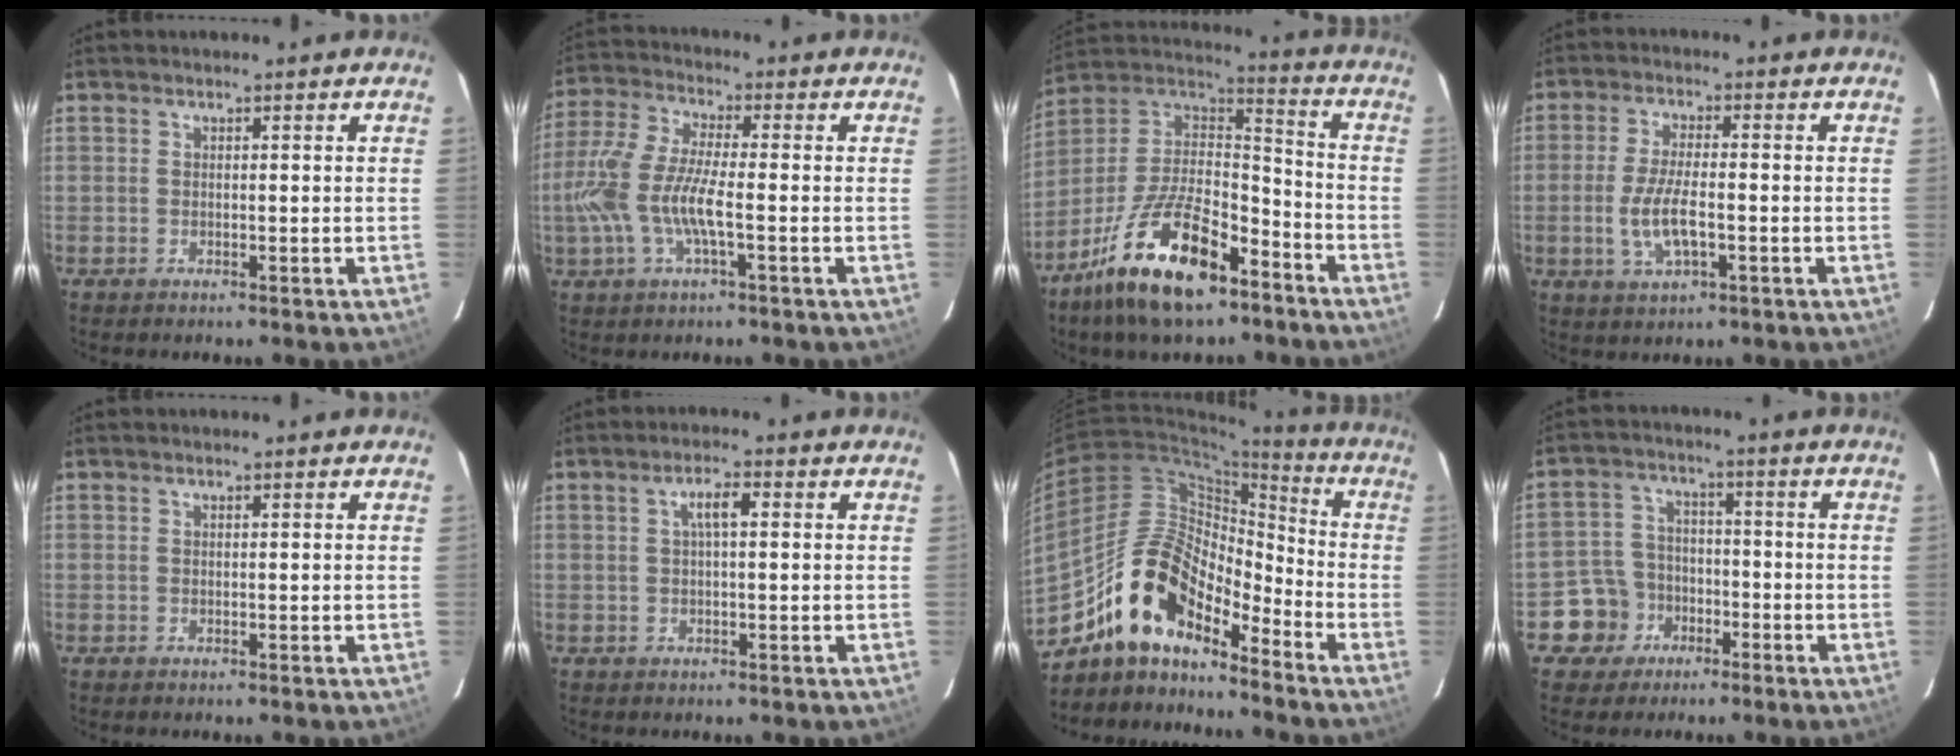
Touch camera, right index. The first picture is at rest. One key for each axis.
{"total": 12.4, "fx": -2.6, "fy": 2.9, "fz": 11.7, "tx": -0.255, "ty": -0.003, "tz": -0.052}
{"total": 21.0, "fx": -12.7, "fy": 8.7, "fz": 14.3, "tx": -0.282, "ty": -0.007, "tz": -0.223}
{"total": 7.8, "fx": -1.9, "fy": 2.7, "fz": 7.1, "tx": -0.144, "ty": -0.008, "tz": -0.035}
{"total": 0.0}
{"total": 3.3, "fx": 0.7, "fy": 0.8, "fz": 3.1, "tx": -0.059, "ty": 0.010, "tz": 0.014}
{"total": 14.3, "fx": -11.4, "fy": 5.2, "fz": 7.1, "tx": -0.129, "ty": 0.020, "tz": -0.221}
{"total": 7.5, "fx": -3.9, "fy": 6.3, "fz": 0.7, "tx": -0.040, "ty": 0.029, "tz": -0.063}